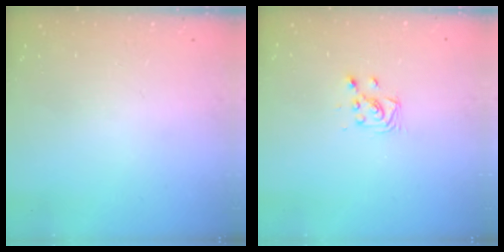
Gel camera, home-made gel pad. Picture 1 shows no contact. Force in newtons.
{"total": 4.3, "press": 4.2, "slide": 0.5}